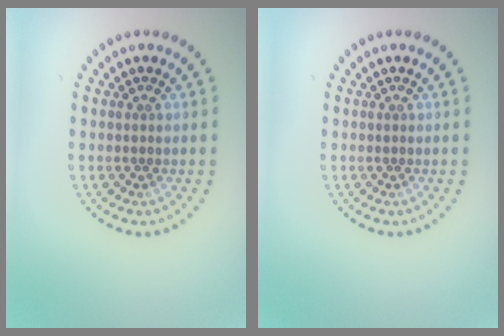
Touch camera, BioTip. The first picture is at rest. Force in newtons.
{"total": 0.0}